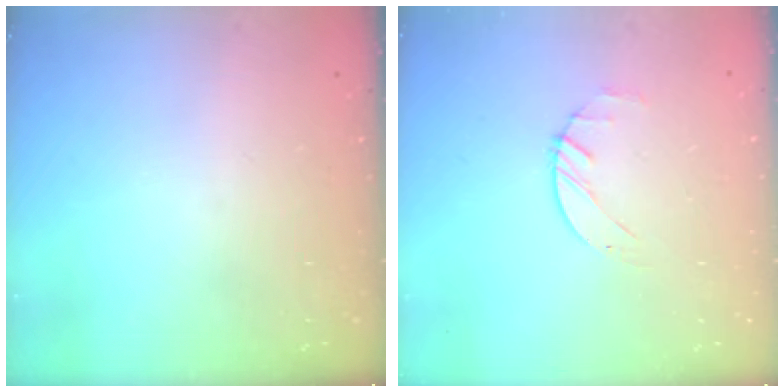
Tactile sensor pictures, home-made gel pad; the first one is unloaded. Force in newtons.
{"total": 1.4, "press": 1.3, "slide": 0.2}